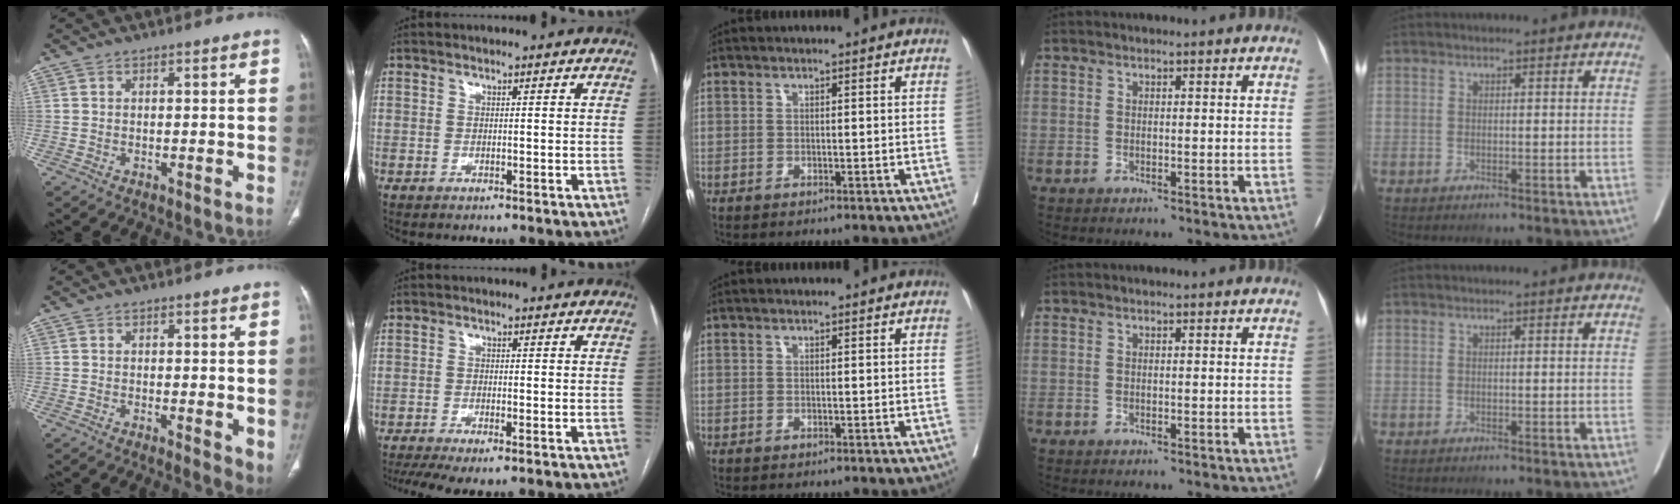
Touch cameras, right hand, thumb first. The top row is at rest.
{"thumb": {"total": 4.1, "force": [0.4, 1.6, 3.7], "torque": [-0.048, -0.014, 0.006]}, "index": {"total": 6.7, "force": [-4.5, 1.5, 4.7], "torque": [-0.080, -0.014, -0.077]}}